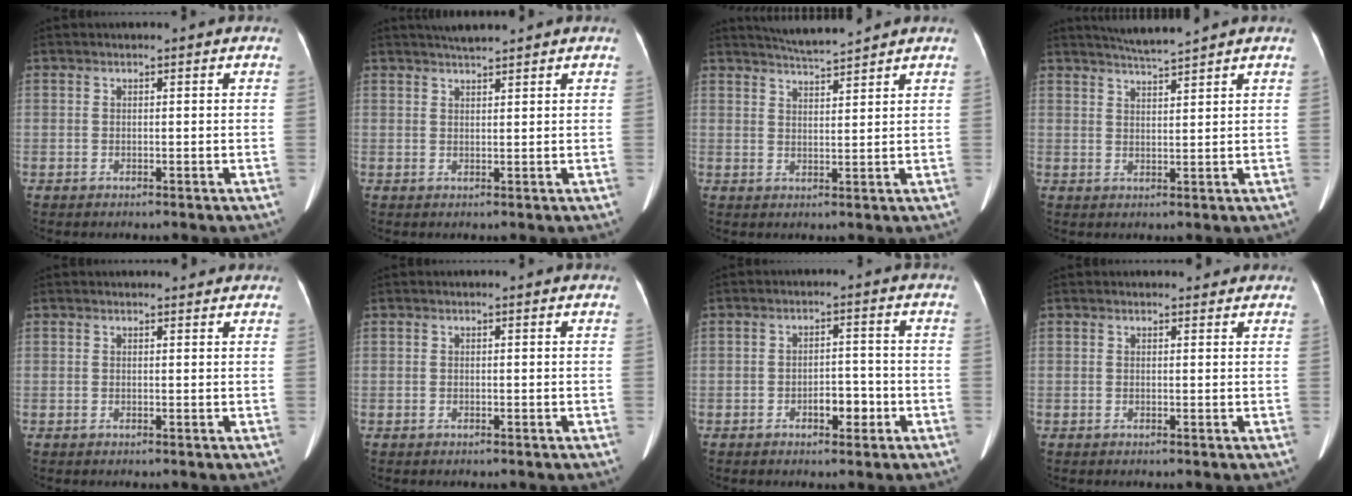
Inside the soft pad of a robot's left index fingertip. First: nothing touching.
{"total": 3.5, "force": [3.2, 0.0, 1.4], "torque": [-0.021, 0.018, 0.055]}
{"total": 5.3, "force": [5.1, -0.7, 1.3], "torque": [-0.027, 0.008, 0.088]}
{"total": 4.4, "force": [4.1, -1.1, 1.2], "torque": [-0.024, 0.004, 0.075]}
{"total": 3.8, "force": [3.5, 1.0, 1.1], "torque": [-0.011, 0.017, 0.038]}
{"total": 0.6, "force": [0.6, 0.1, 0.2], "torque": [-0.004, 0.006, 0.003]}
{"total": 3.5, "force": [-1.6, 1.7, 2.6], "torque": [-0.035, 0.006, -0.021]}
{"total": 3.3, "force": [3.0, 1.3, 0.7], "torque": [-0.002, 0.011, 0.028]}